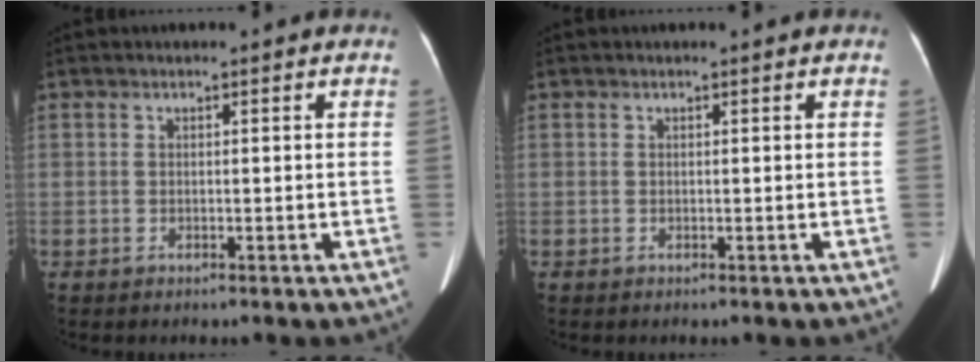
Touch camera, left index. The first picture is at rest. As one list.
[{"total": 0.0}]